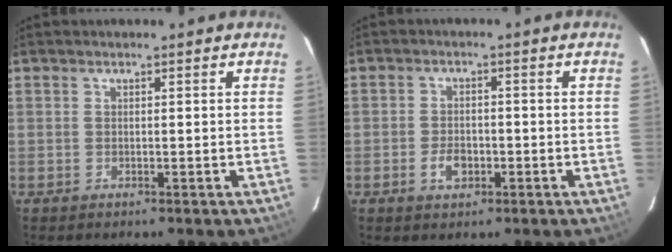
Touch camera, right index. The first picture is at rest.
{"total": 3.9, "force": [-1.6, 2.5, 2.4], "torque": [-0.049, 0.001, -0.025]}